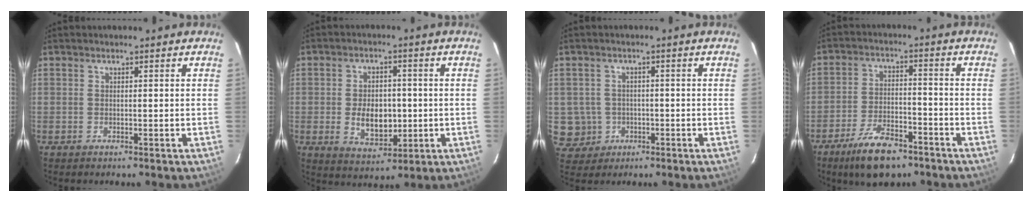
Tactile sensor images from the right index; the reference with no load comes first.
{"total": 8.5, "force": [-1.0, 5.5, 6.3], "torque": [-0.119, -0.002, -0.004]}
{"total": 6.1, "force": [-1.2, 5.9, 0.7], "torque": [-0.029, 0.016, -0.004]}
{"total": 11.3, "force": [-8.0, 4.5, 6.5], "torque": [-0.143, -0.004, -0.133]}